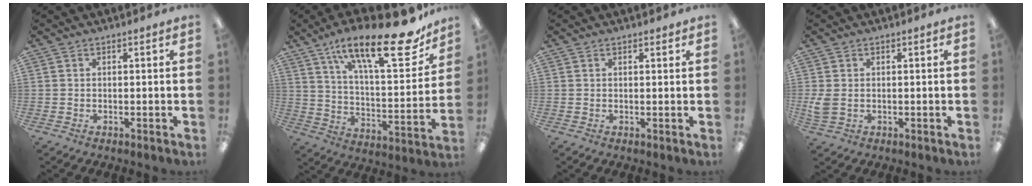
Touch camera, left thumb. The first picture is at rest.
{"total": 25.2, "force": [16.9, 8.0, 16.9], "torque": [-0.249, -0.101, 0.272]}
{"total": 0.9, "force": [0.7, 0.3, 0.5], "torque": [-0.002, -0.003, 0.012]}
{"total": 3.3, "force": [0.2, 2.4, 2.2], "torque": [-0.041, 0.000, 0.002]}